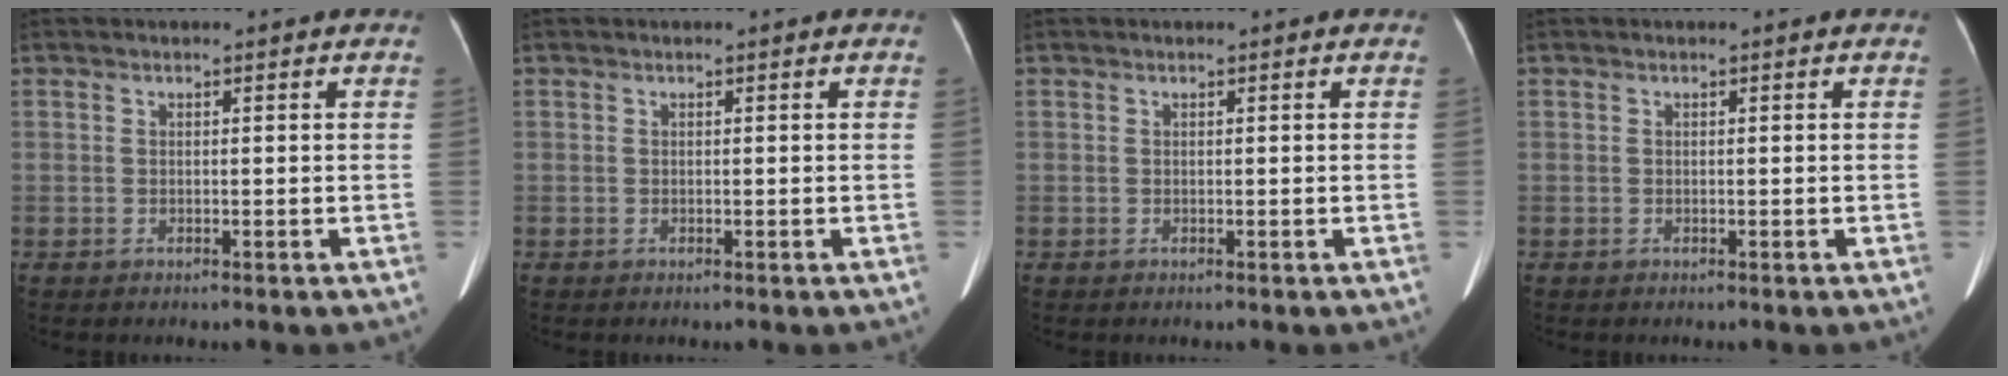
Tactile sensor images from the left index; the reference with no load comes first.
{"total": 0.0}
{"total": 0.0}
{"total": 0.0}